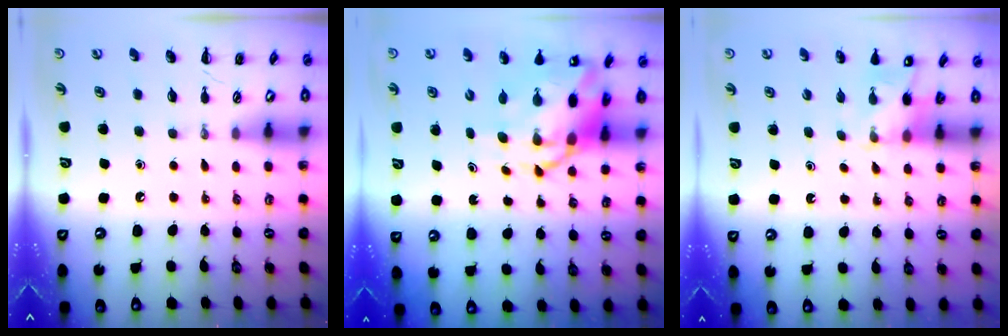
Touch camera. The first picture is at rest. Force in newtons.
{"total": 10.3, "press": 10.0, "slide": 2.4}
{"total": 4.6, "press": 4.5, "slide": 1.2}